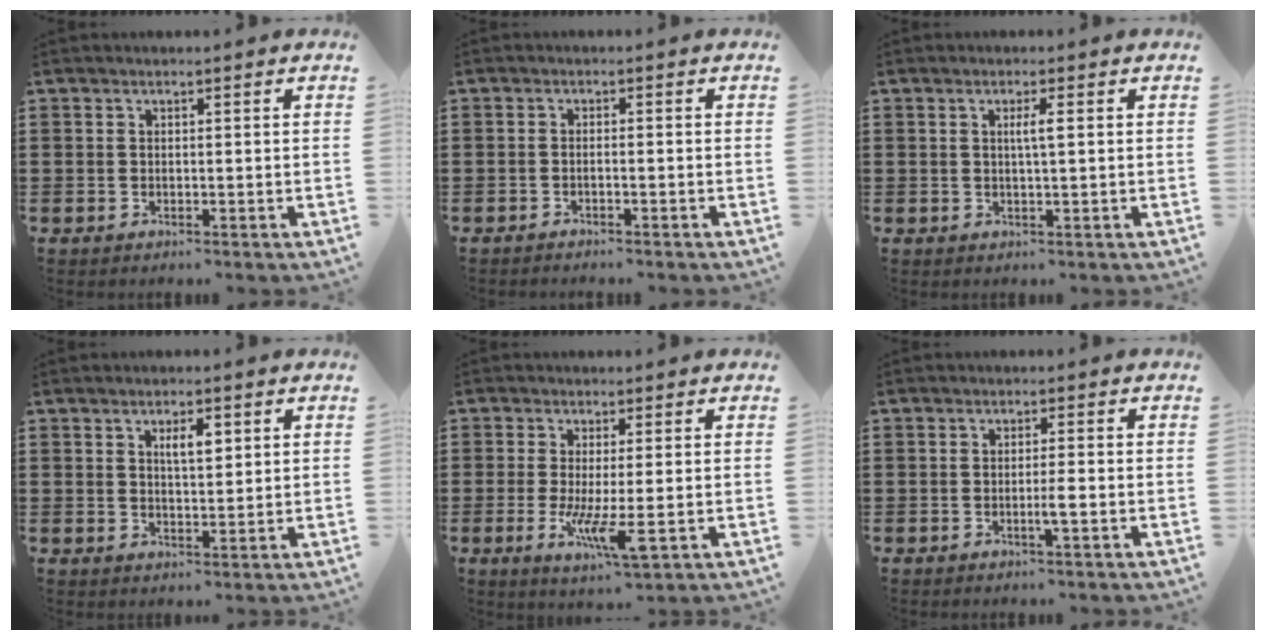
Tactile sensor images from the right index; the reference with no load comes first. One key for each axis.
{"total": 1.2, "fx": -1.1, "fy": -0.2, "fz": 0.5, "tx": -0.010, "ty": -0.004, "tz": -0.021}
{"total": 2.1, "fx": 0.4, "fy": 0.0, "fz": 2.0, "tx": -0.039, "ty": 0.000, "tz": 0.005}
{"total": 3.3, "fx": 1.4, "fy": 1.1, "fz": 2.8, "tx": -0.042, "ty": 0.000, "tz": 0.018}
{"total": 6.5, "fx": -1.7, "fy": 1.1, "fz": 6.2, "tx": -0.124, "ty": -0.021, "tz": -0.029}
{"total": 2.3, "fx": -0.8, "fy": 0.0, "fz": 2.2, "tx": -0.043, "ty": -0.005, "tz": -0.017}